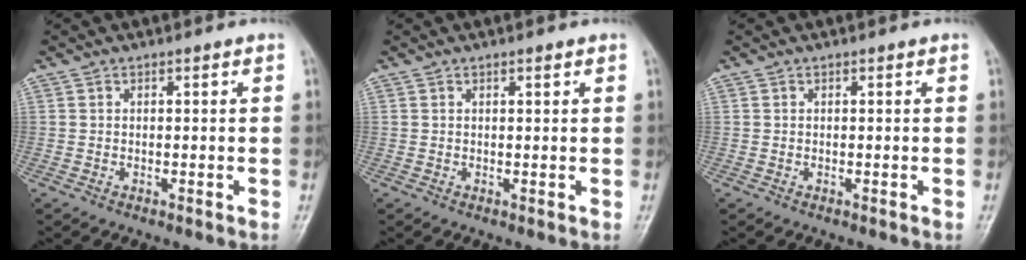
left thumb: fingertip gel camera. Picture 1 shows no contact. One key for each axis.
{"total": 1.0, "fx": 0.6, "fy": 0.3, "fz": 0.7, "tx": -0.011, "ty": -0.002, "tz": 0.010}
{"total": 0.0}